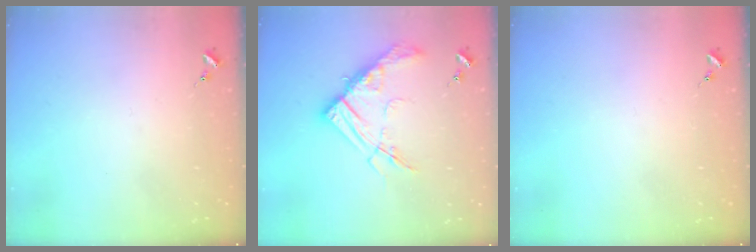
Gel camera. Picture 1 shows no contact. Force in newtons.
{"total": 15.4, "press": 15.3, "slide": 1.8}
{"total": 0.0}